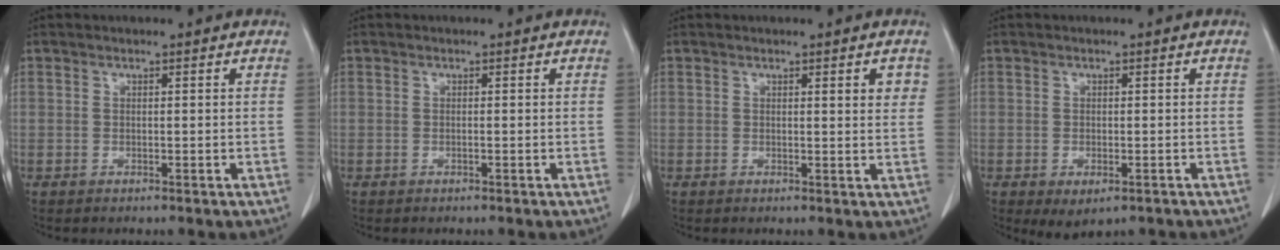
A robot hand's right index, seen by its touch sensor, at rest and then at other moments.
{"total": 0.0}
{"total": 2.3, "force": [1.0, 0.5, 2.0], "torque": [-0.023, -0.003, 0.011]}
{"total": 3.8, "force": [-2.2, 1.9, 2.5], "torque": [-0.036, -0.007, -0.023]}